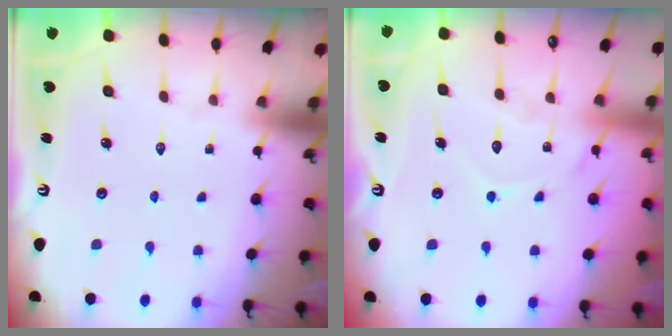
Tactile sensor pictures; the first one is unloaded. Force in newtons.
{"total": 11.9, "press": 11.8, "slide": 1.1}